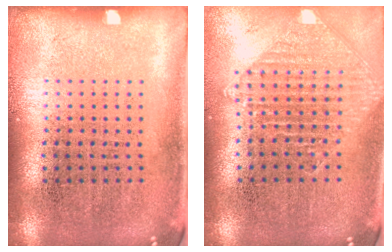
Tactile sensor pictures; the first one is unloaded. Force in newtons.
{"total": 1.0, "press": 1.0, "slide": 0.2}